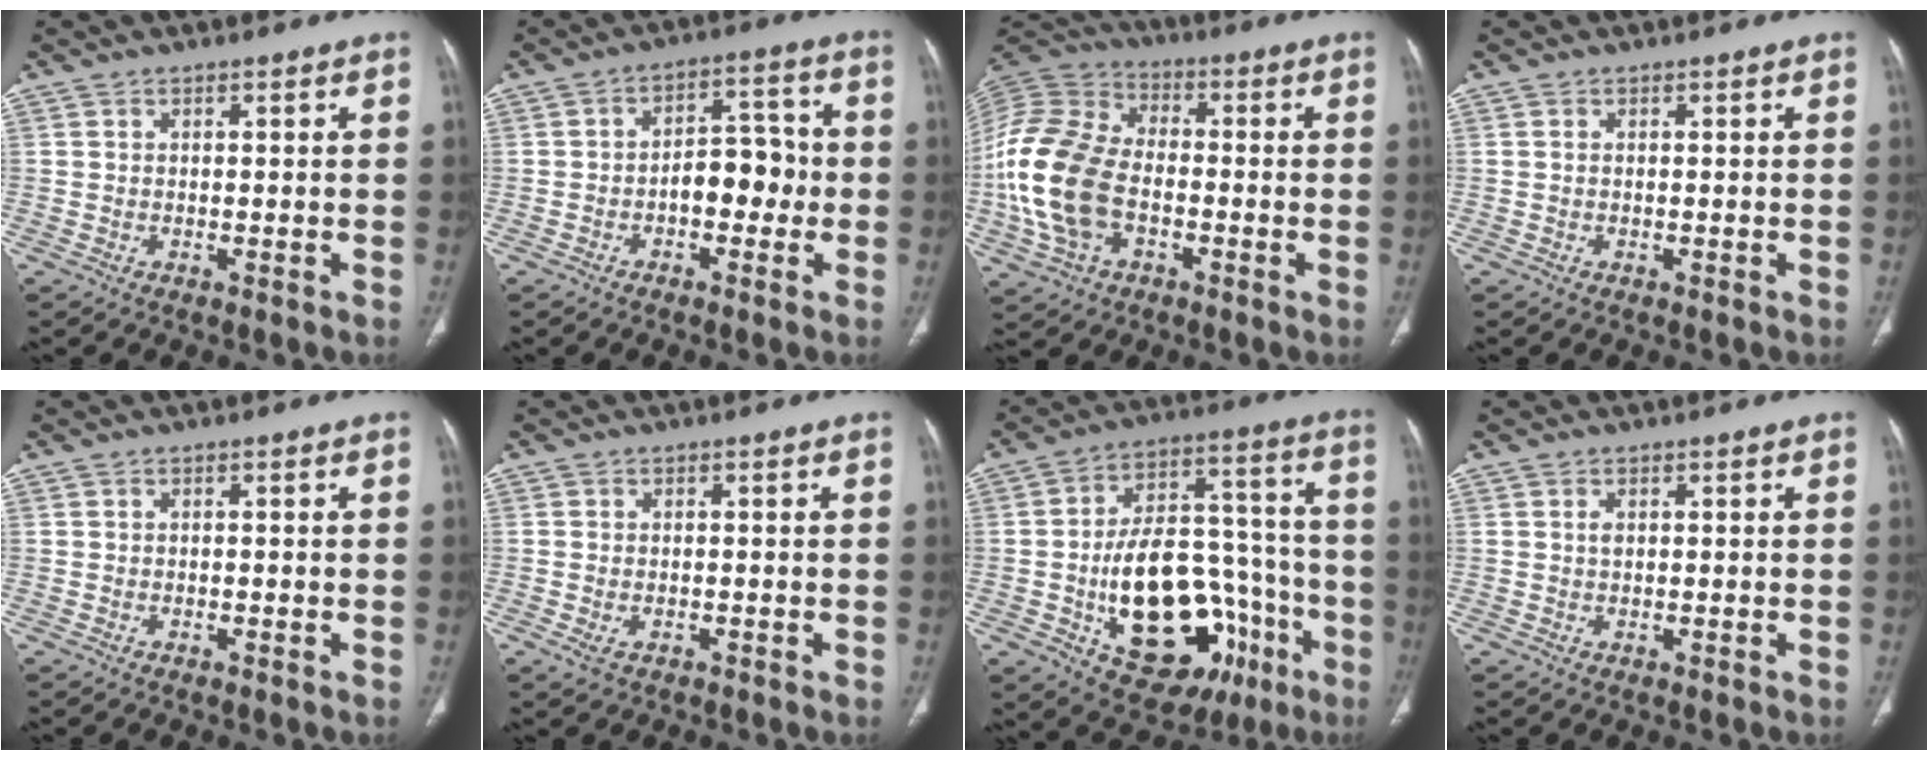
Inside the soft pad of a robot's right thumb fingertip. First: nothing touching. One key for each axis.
{"total": 7.7, "fx": -1.7, "fy": 4.8, "fz": 5.8, "tx": -0.055, "ty": 0.036, "tz": -0.034}
{"total": 18.7, "fx": -3.9, "fy": 12.4, "fz": 13.5, "tx": -0.287, "ty": 0.020, "tz": -0.074}
{"total": 0.0}
{"total": 0.0}
{"total": 2.1, "fx": -0.8, "fy": 1.4, "fz": 1.3, "tx": -0.028, "ty": 0.002, "tz": -0.008}
{"total": 27.0, "fx": -8.9, "fy": 15.5, "fz": 20.3, "tx": -0.290, "ty": 0.049, "tz": -0.116}
{"total": 1.0, "fx": 0.3, "fy": 0.5, "fz": 0.8, "tx": -0.016, "ty": 0.003, "tz": 0.008}